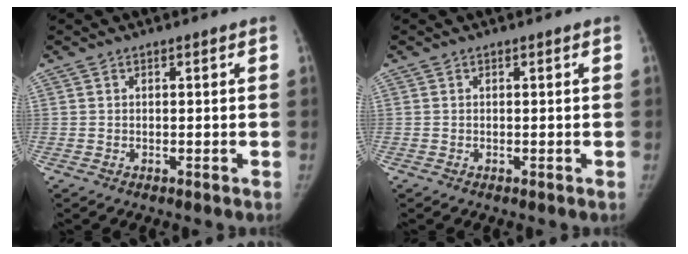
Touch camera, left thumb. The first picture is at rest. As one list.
[{"total": 0.0}]